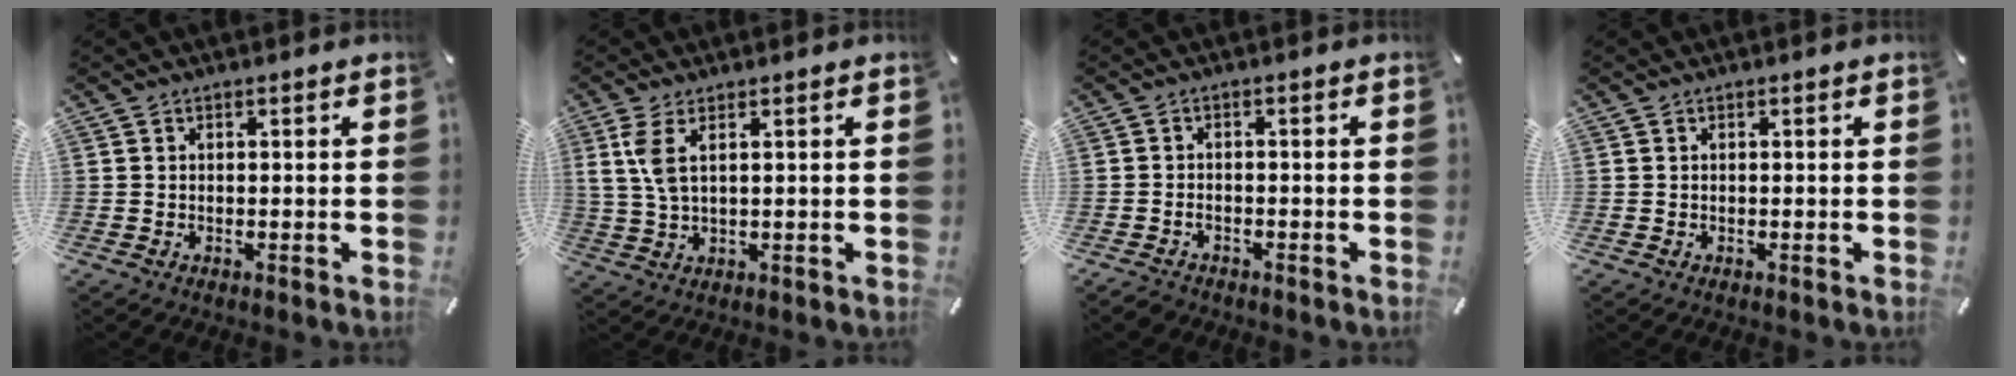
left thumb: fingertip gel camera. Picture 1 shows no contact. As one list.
[{"total": 5.4, "force": [1.9, 1.7, 4.8], "torque": [-0.121, -0.008, 0.027]}, {"total": 2.1, "force": [-1.4, 1.3, 1.0], "torque": [-0.026, 0.004, -0.030]}, {"total": 0.0}]